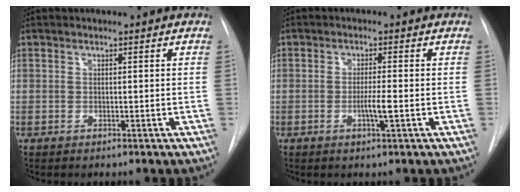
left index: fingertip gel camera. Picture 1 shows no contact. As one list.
[{"total": 2.7, "force": [-0.8, -0.2, 2.6], "torque": [-0.048, -0.004, -0.014]}]